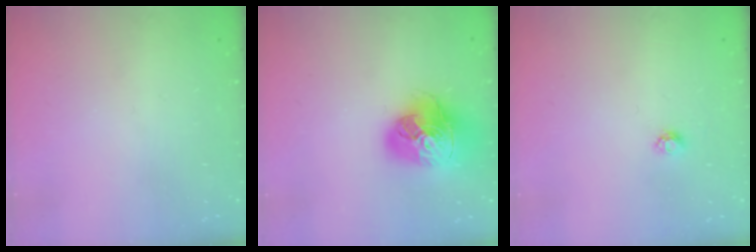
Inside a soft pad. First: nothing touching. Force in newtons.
{"total": 20.5, "press": 20.4, "slide": 2.4}
{"total": 3.8, "press": 3.8, "slide": 0.5}